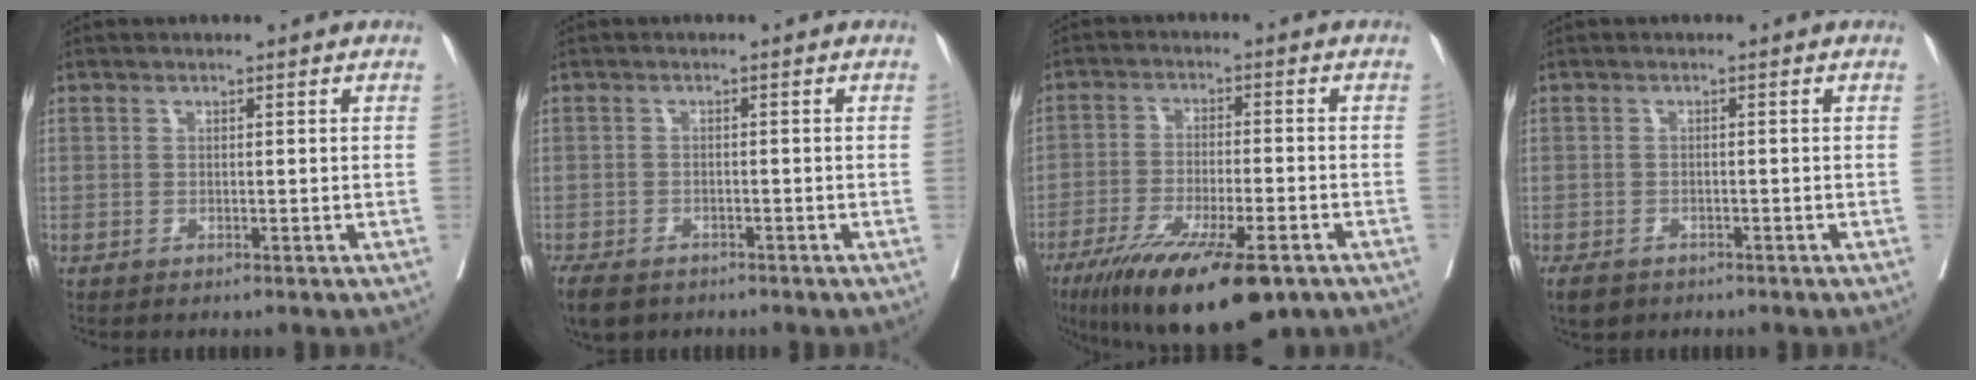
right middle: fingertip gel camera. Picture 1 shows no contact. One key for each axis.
{"total": 7.3, "fx": -5.2, "fy": 4.0, "fz": 3.2, "tx": -0.064, "ty": -0.009, "tz": -0.079}
{"total": 15.3, "fx": -9.9, "fy": 3.2, "fz": 11.2, "tx": -0.176, "ty": -0.035, "tz": -0.161}
{"total": 3.4, "fx": -2.5, "fy": 1.9, "fz": 1.2, "tx": -0.021, "ty": -0.003, "tz": -0.037}